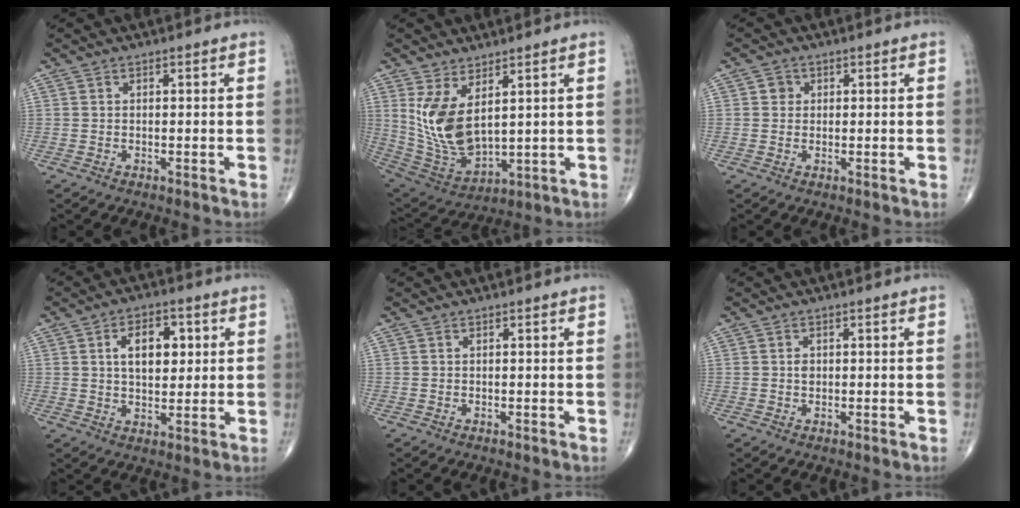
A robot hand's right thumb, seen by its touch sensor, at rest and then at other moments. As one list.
[{"total": 12.6, "force": [3.8, 6.2, 10.3], "torque": [-0.197, -0.031, 0.099]}, {"total": 1.7, "force": [0.4, 1.6, 0.5], "torque": [0.001, 0.001, 0.003]}, {"total": 9.1, "force": [2.3, 5.4, 6.9], "torque": [-0.082, -0.003, 0.039]}, {"total": 0.0}, {"total": 1.2, "force": [0.1, 0.9, 0.8], "torque": [-0.010, 0.001, 0.003]}]